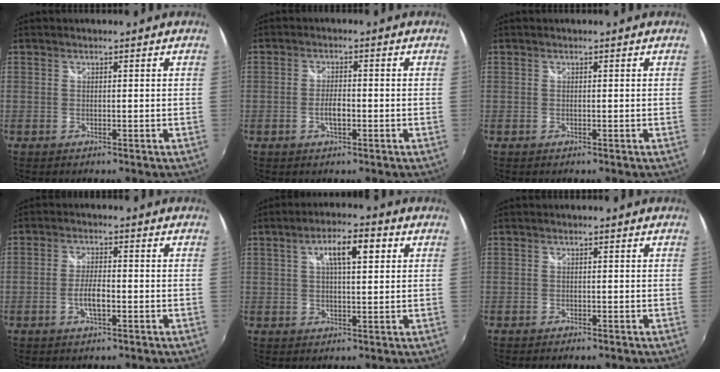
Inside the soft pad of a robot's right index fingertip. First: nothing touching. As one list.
[{"total": 3.0, "force": [-1.1, 1.0, 2.6], "torque": [-0.054, 0.002, -0.019]}, {"total": 0.0}, {"total": 4.1, "force": [-1.5, 1.1, 3.6], "torque": [-0.079, 0.002, -0.027]}, {"total": 7.3, "force": [2.5, 2.3, 6.5], "torque": [-0.106, 0.015, 0.039]}, {"total": 0.9, "force": [-0.8, 0.3, 0.3], "torque": [-0.009, -0.004, -0.015]}]